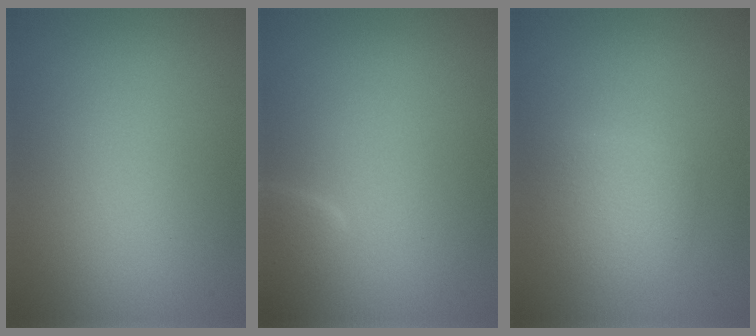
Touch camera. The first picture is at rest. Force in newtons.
{"total": 1.6, "press": 1.6, "slide": 0.1}
{"total": 2.3, "press": 2.3, "slide": 0.0}